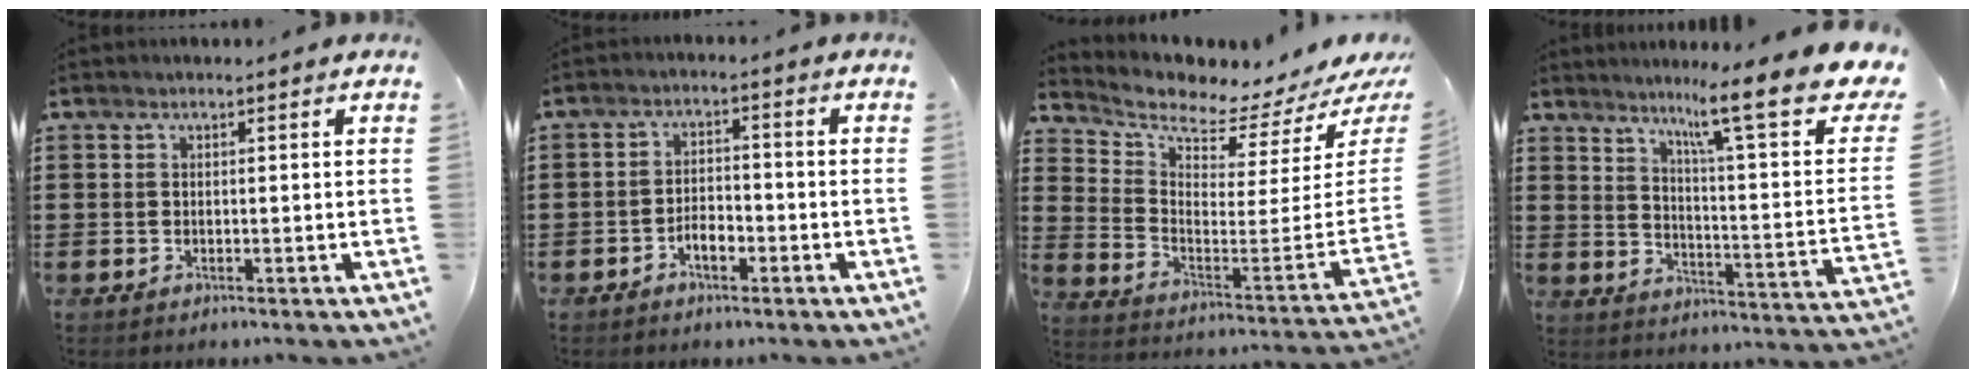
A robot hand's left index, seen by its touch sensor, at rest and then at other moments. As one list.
[{"total": 3.3, "force": [-1.9, 1.5, 2.3], "torque": [-0.042, 0.006, -0.038]}, {"total": 3.9, "force": [3.5, 0.6, 1.7], "torque": [-0.044, -0.064, 0.051]}, {"total": 12.6, "force": [9.2, 0.6, 8.6], "torque": [-0.144, -0.058, 0.139]}]